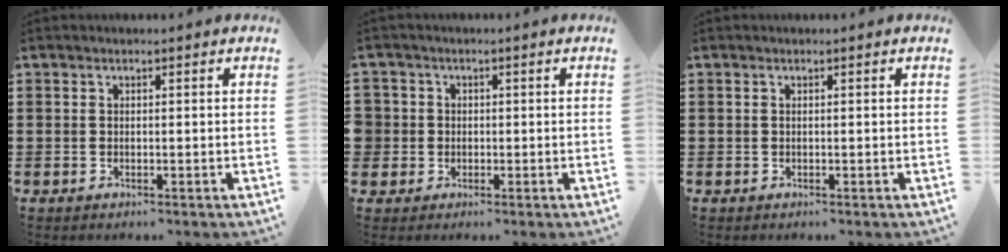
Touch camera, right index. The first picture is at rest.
{"total": 2.7, "force": [-0.3, 2.7, 0.2], "torque": [-0.025, 0.008, -0.011]}
{"total": 0.0}